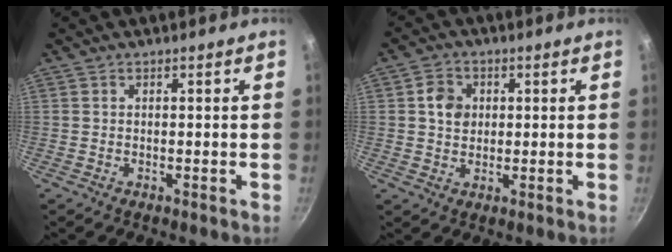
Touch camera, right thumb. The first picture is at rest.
{"total": 5.0, "force": [0.9, 4.2, 2.5], "torque": [-0.024, 0.006, 0.012]}